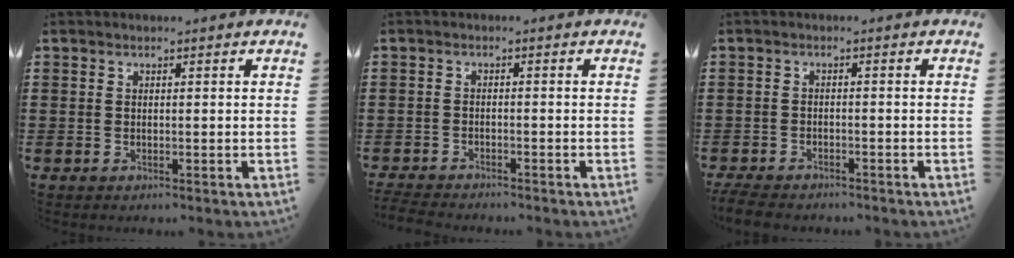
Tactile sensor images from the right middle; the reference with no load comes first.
{"total": 2.2, "force": [-2.2, 0.1, 0.2], "torque": [-0.014, -0.004, -0.050]}
{"total": 2.7, "force": [-2.6, 0.5, 0.6], "torque": [-0.019, -0.001, -0.058]}